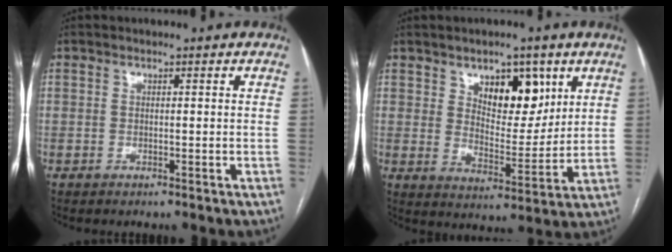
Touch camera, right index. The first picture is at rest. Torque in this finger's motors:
{"motor_torque": [0.23, 0.21, 0.10, 0.03]}